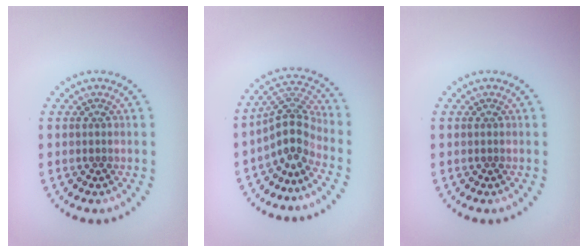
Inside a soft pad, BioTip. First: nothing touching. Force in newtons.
{"total": 3.7, "press": 2.7, "slide": 2.5}
{"total": 0.0}